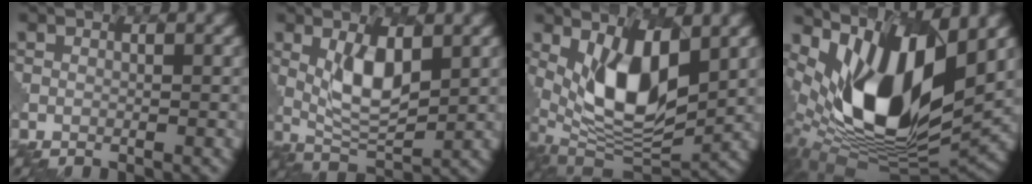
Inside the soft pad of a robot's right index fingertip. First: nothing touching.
{"total": 5.1, "force": [1.5, 2.0, 4.4], "torque": [-0.086, -0.005, 0.035]}
{"total": 9.3, "force": [2.1, 4.3, 8.0], "torque": [-0.152, -0.018, 0.042]}
{"total": 14.0, "force": [3.9, 6.9, 11.5], "torque": [-0.226, -0.024, 0.072]}